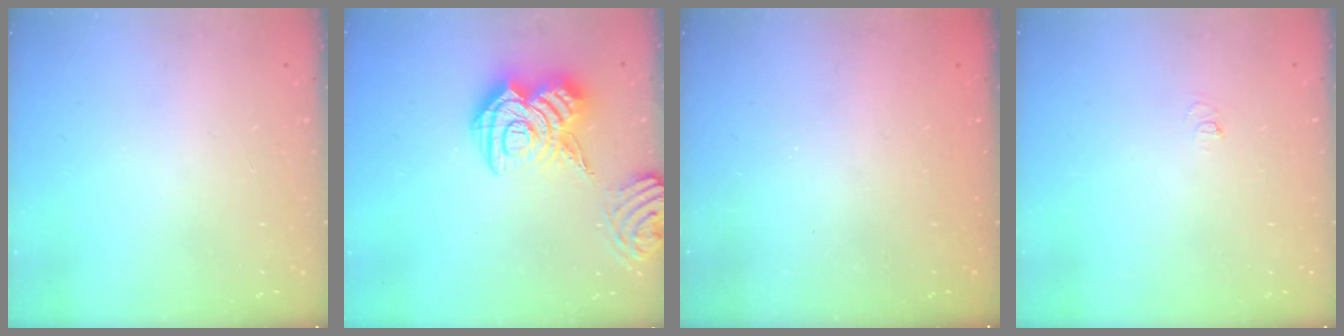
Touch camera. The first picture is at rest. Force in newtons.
{"total": 17.5, "press": 17.4, "slide": 1.6}
{"total": 2.4, "press": 2.3, "slide": 0.7}
{"total": 2.8, "press": 2.8, "slide": 0.3}